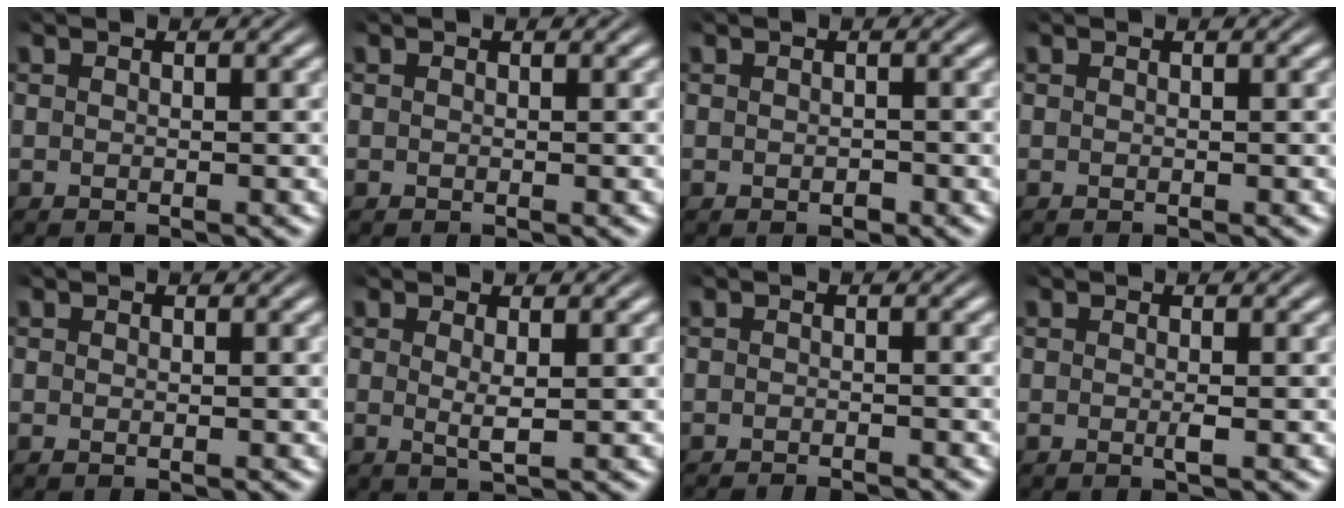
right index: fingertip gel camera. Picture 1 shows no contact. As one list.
[{"total": 0.0}, {"total": 0.8, "force": [-0.6, 0.4, 0.4], "torque": [-0.007, -0.003, -0.010]}, {"total": 0.0}, {"total": 0.0}, {"total": 1.6, "force": [0.3, 0.0, 1.6], "torque": [-0.034, -0.012, 0.012]}, {"total": 2.3, "force": [-2.3, 0.2, 0.0], "torque": [-0.002, -0.009, -0.034]}, {"total": 0.7, "force": [-0.2, 0.0, 0.7], "torque": [-0.013, -0.004, -0.005]}]